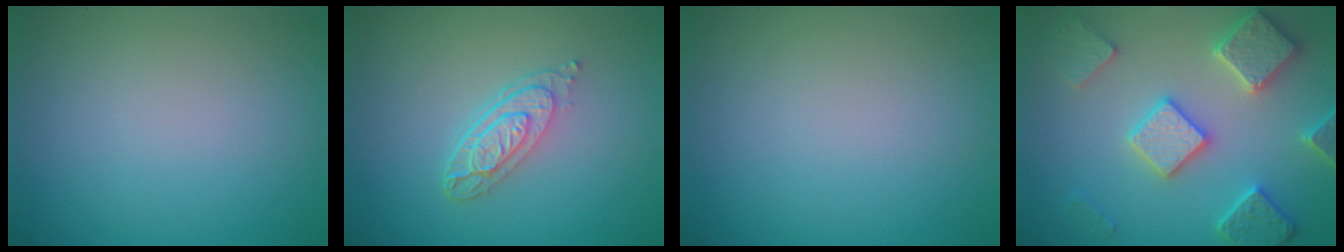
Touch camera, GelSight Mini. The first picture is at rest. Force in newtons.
{"total": 4.0, "press": 2.9, "slide": 2.7}
{"total": 0.0}
{"total": 5.8, "press": 5.6, "slide": 1.2}